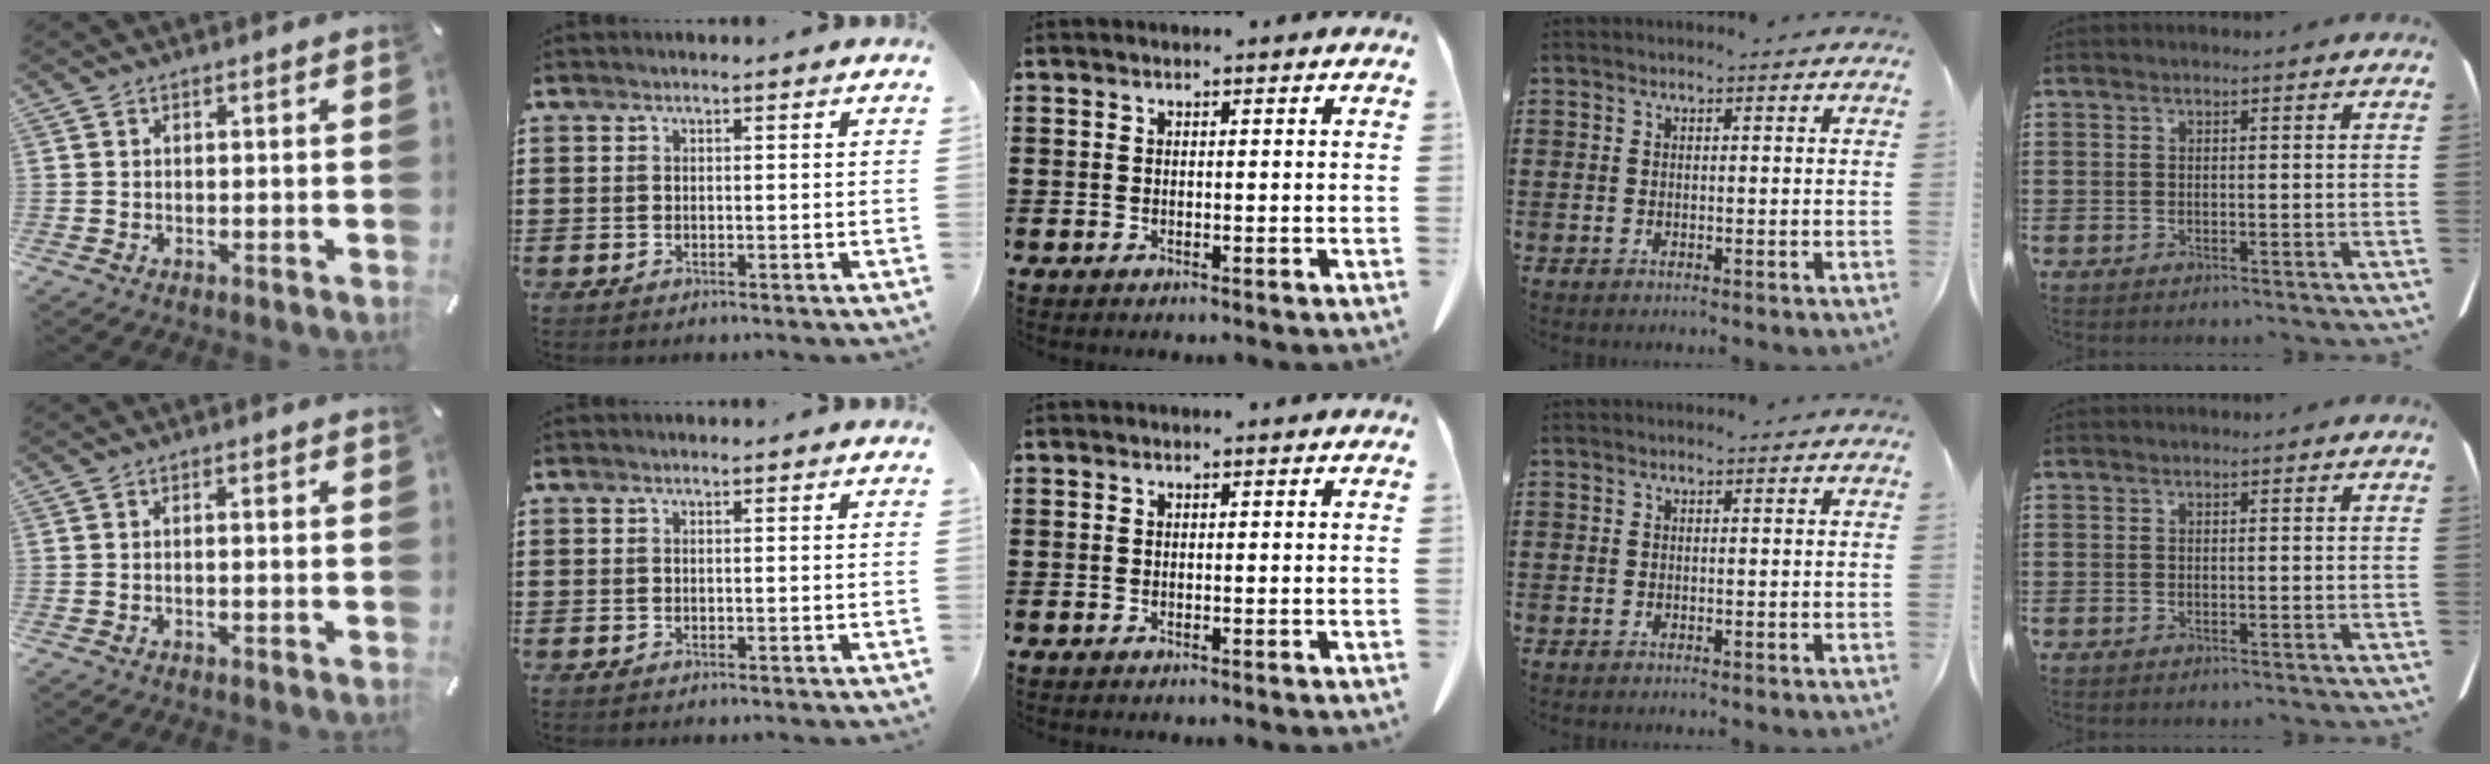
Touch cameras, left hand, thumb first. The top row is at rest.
{"thumb": {"total": 0.9, "force": [-0.1, 0.2, 0.9], "torque": [-0.018, 0.000, -0.003]}}